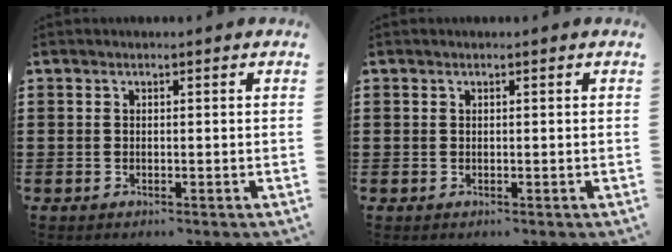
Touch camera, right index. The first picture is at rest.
{"total": 0.0}